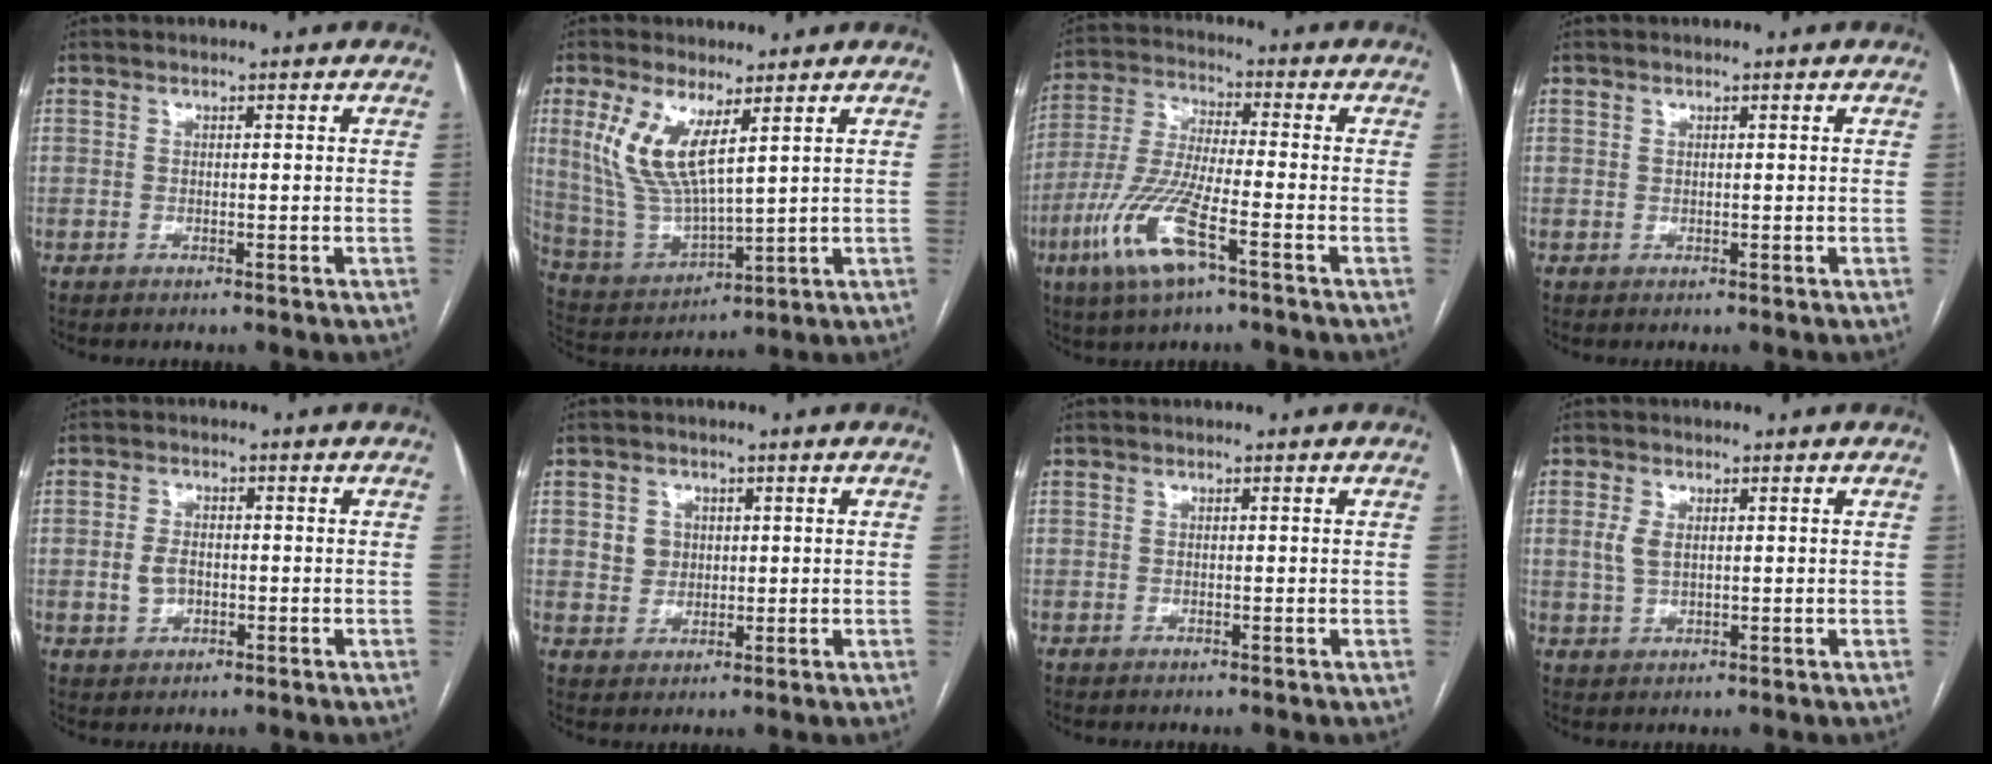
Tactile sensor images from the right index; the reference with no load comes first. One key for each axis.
{"total": 10.9, "fx": 4.8, "fy": 3.2, "fz": 9.3, "tx": -0.214, "ty": -0.002, "tz": 0.108}
{"total": 12.3, "fx": -5.8, "fy": 1.9, "fz": 10.6, "tx": -0.233, "ty": -0.015, "tz": -0.115}
{"total": 0.0}
{"total": 3.2, "fx": -0.6, "fy": 2.3, "fz": 2.1, "tx": -0.044, "ty": 0.005, "tz": -0.009}
{"total": 3.7, "fx": 0.9, "fy": 3.5, "fz": 1.0, "tx": -0.016, "ty": 0.009, "tz": 0.018}
{"total": 0.0}
{"total": 2.9, "fx": 0.6, "fy": 1.6, "fz": 2.3, "tx": -0.052, "ty": 0.005, "tz": 0.016}